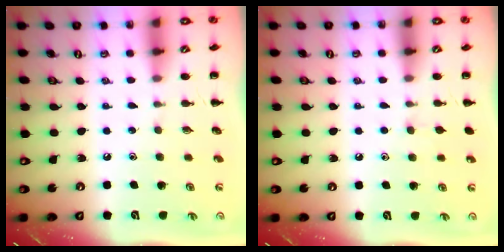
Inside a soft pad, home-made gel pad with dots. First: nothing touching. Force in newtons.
{"total": 2.8, "press": 2.5, "slide": 1.3}